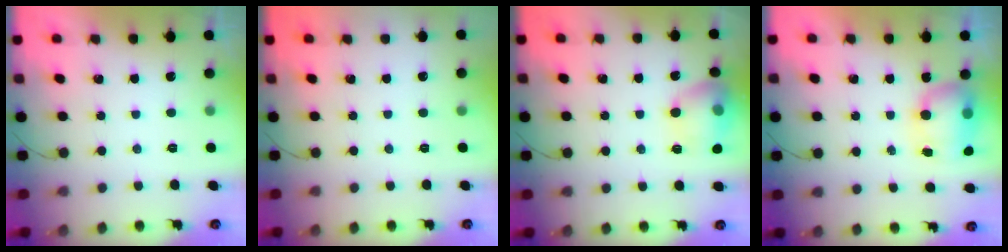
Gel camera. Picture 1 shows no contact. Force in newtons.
{"total": 0.0}
{"total": 13.7, "press": 13.7, "slide": 1.2}
{"total": 12.0, "press": 9.4, "slide": 7.5}